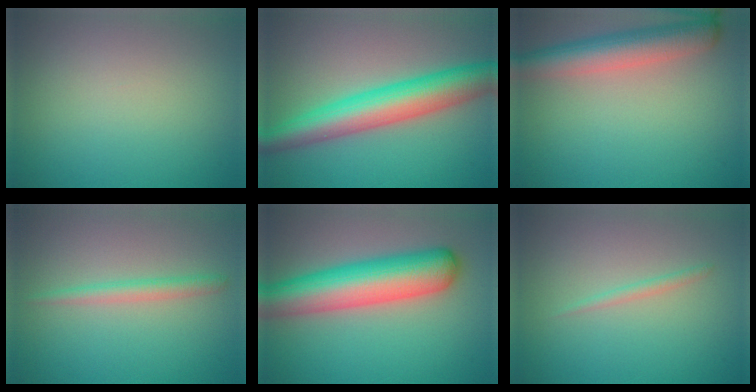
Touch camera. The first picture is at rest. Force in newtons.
{"total": 7.5, "press": 7.5, "slide": 0.1}
{"total": 5.4, "press": 5.4, "slide": 0.1}
{"total": 1.7, "press": 1.7, "slide": 0.1}
{"total": 8.9, "press": 8.9, "slide": 0.4}
{"total": 0.9, "press": 0.9, "slide": 0.1}